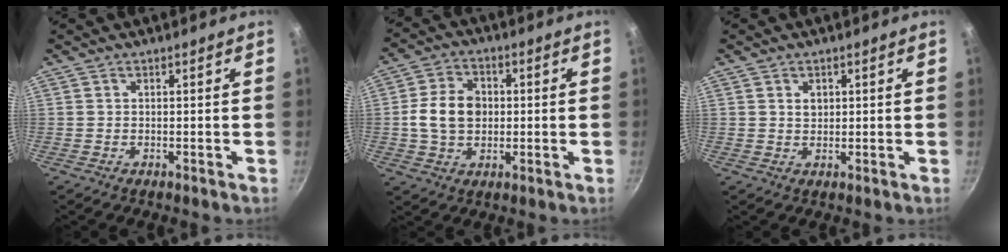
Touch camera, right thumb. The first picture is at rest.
{"total": 9.6, "force": [0.2, 7.3, 6.2], "torque": [-0.095, 0.013, -0.004]}
{"total": 1.8, "force": [0.6, 1.5, 1.0], "torque": [-0.008, -0.002, 0.011]}